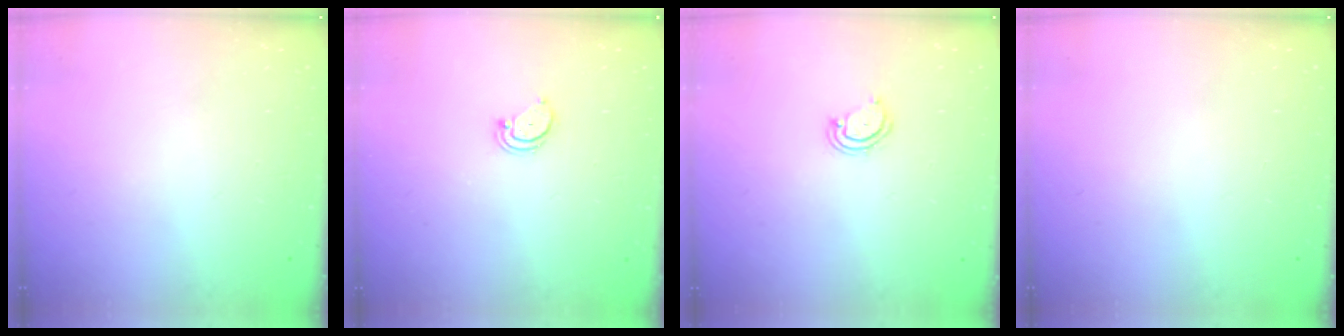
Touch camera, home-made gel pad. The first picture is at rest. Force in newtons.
{"total": 1.9, "press": 1.9, "slide": 0.2}
{"total": 3.9, "press": 3.9, "slide": 0.4}
{"total": 0.0}